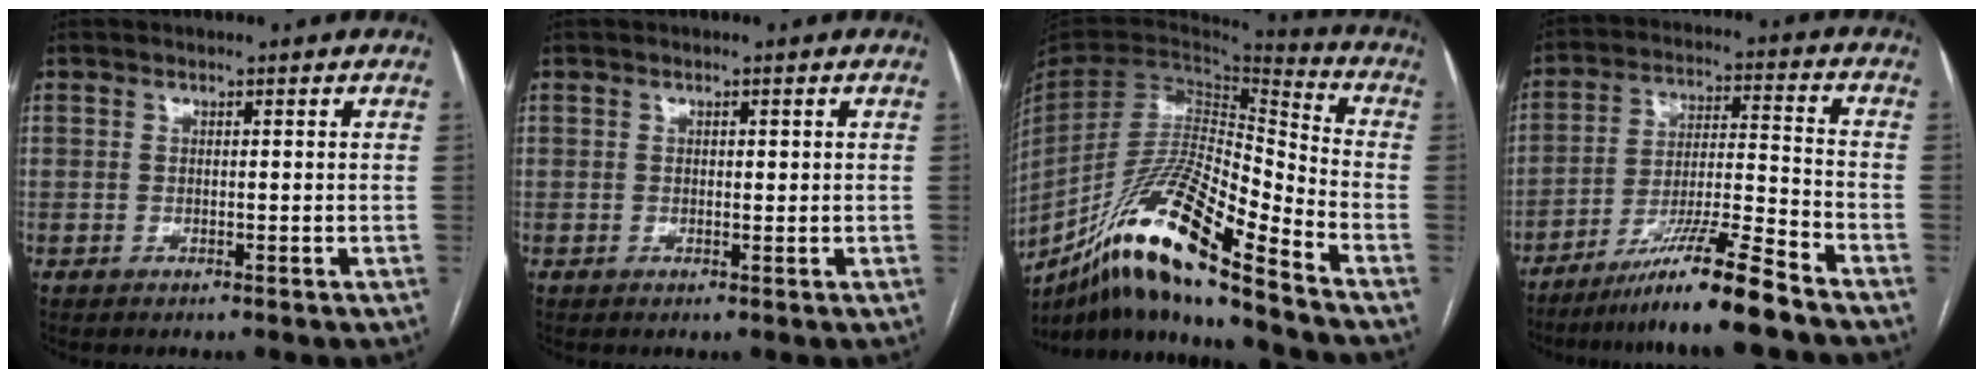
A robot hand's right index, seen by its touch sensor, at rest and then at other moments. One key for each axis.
{"total": 0.9, "fx": 0.3, "fy": 0.4, "fz": 0.8, "tx": -0.012, "ty": 0.000, "tz": 0.005}
{"total": 20.4, "fx": -14.1, "fy": 1.2, "fz": 14.7, "tx": -0.298, "ty": -0.026, "tz": -0.262}
{"total": 12.1, "fx": -9.4, "fy": -1.5, "fz": 7.4, "tx": -0.126, "ty": -0.014, "tz": -0.168}